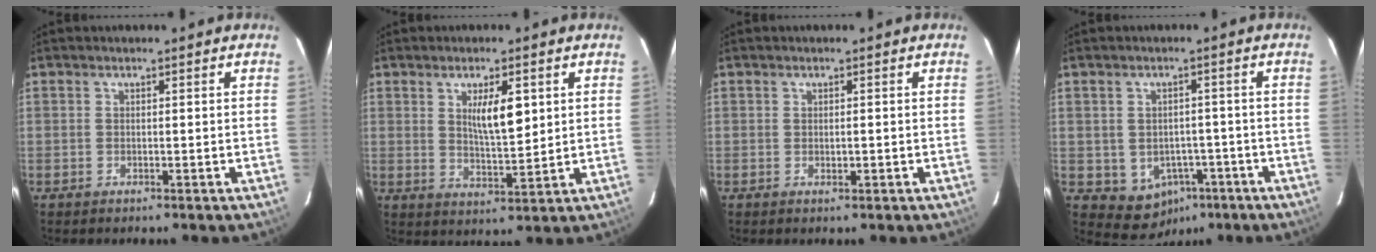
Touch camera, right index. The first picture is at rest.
{"total": 6.5, "force": [2.1, 1.7, 5.9], "torque": [-0.100, -0.005, 0.040]}
{"total": 0.8, "force": [-0.1, 0.3, 0.7], "torque": [-0.012, -0.001, 0.002]}
{"total": 7.0, "force": [-2.6, 5.8, 2.8], "torque": [-0.043, 0.012, -0.020]}